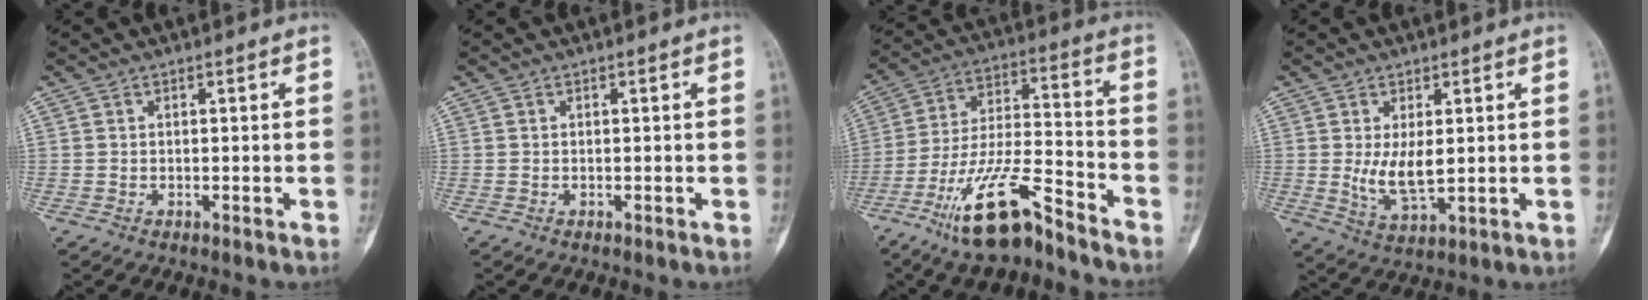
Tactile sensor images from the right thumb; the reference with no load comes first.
{"total": 0.0}
{"total": 15.9, "force": [-11.0, 3.9, 10.8], "torque": [-0.209, 0.069, -0.201]}
{"total": 6.5, "force": [0.6, 2.8, 5.8], "torque": [-0.106, -0.019, 0.021]}